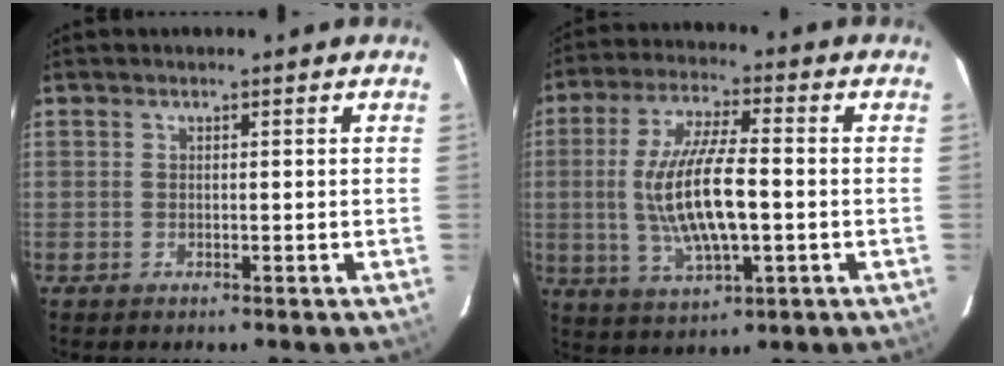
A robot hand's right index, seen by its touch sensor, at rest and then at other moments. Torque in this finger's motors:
{"motor_torque": [1.52, -0.62, 0.81, 0.18]}